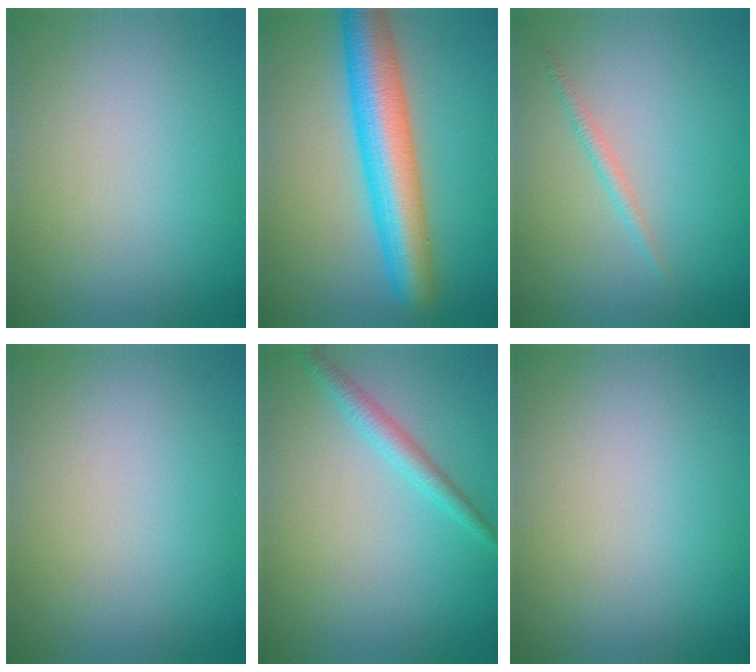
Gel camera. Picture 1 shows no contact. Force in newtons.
{"total": 8.0, "press": 8.0, "slide": 0.2}
{"total": 1.1, "press": 1.1, "slide": 0.1}
{"total": 0.0}
{"total": 1.9, "press": 1.9, "slide": 0.0}
{"total": 0.0}